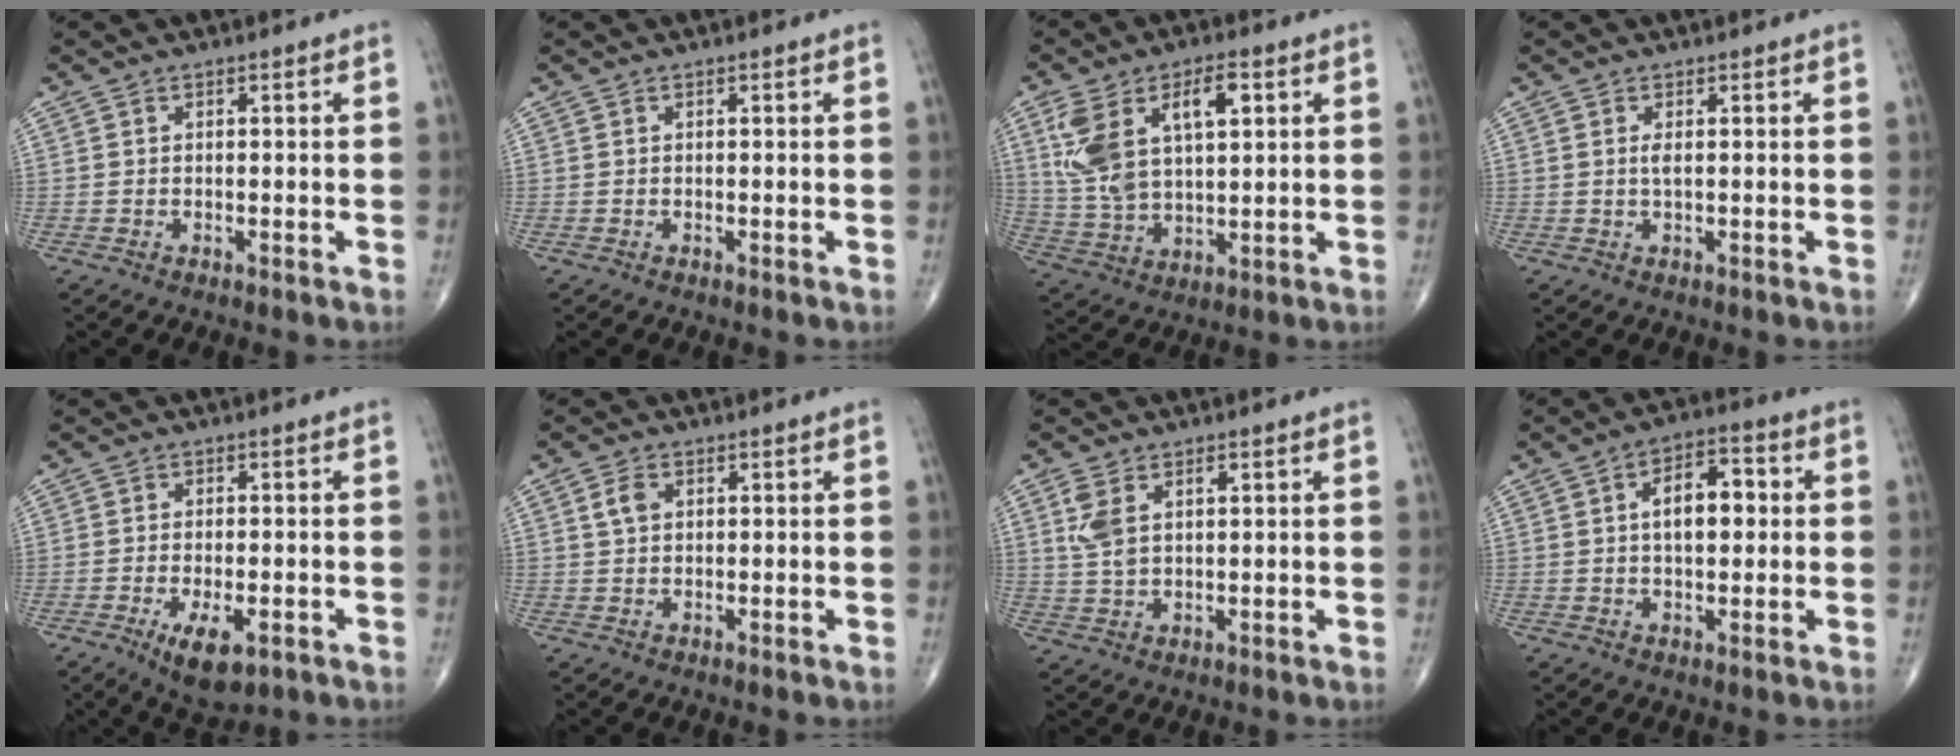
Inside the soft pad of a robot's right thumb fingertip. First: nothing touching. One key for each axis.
{"total": 0.0}
{"total": 14.7, "fx": 4.8, "fy": 7.5, "fz": 11.6, "tx": -0.220, "ty": 0.001, "tz": 0.100}
{"total": 1.2, "fx": 0.2, "fy": 0.2, "fz": 1.1, "tx": -0.028, "ty": -0.001, "tz": 0.007}
{"total": 7.2, "fx": -3.0, "fy": 3.1, "fz": 5.8, "tx": -0.097, "ty": -0.004, "tz": -0.042}
{"total": 2.9, "fx": 0.9, "fy": 2.0, "fz": 1.9, "tx": -0.035, "ty": 0.003, "tz": 0.017}
{"total": 5.6, "fx": 1.9, "fy": 3.1, "fz": 4.2, "tx": -0.092, "ty": 0.005, "tz": 0.043}
{"total": 9.1, "fx": 1.1, "fy": 5.0, "fz": 7.6, "tx": -0.102, "ty": 0.018, "tz": 0.014}